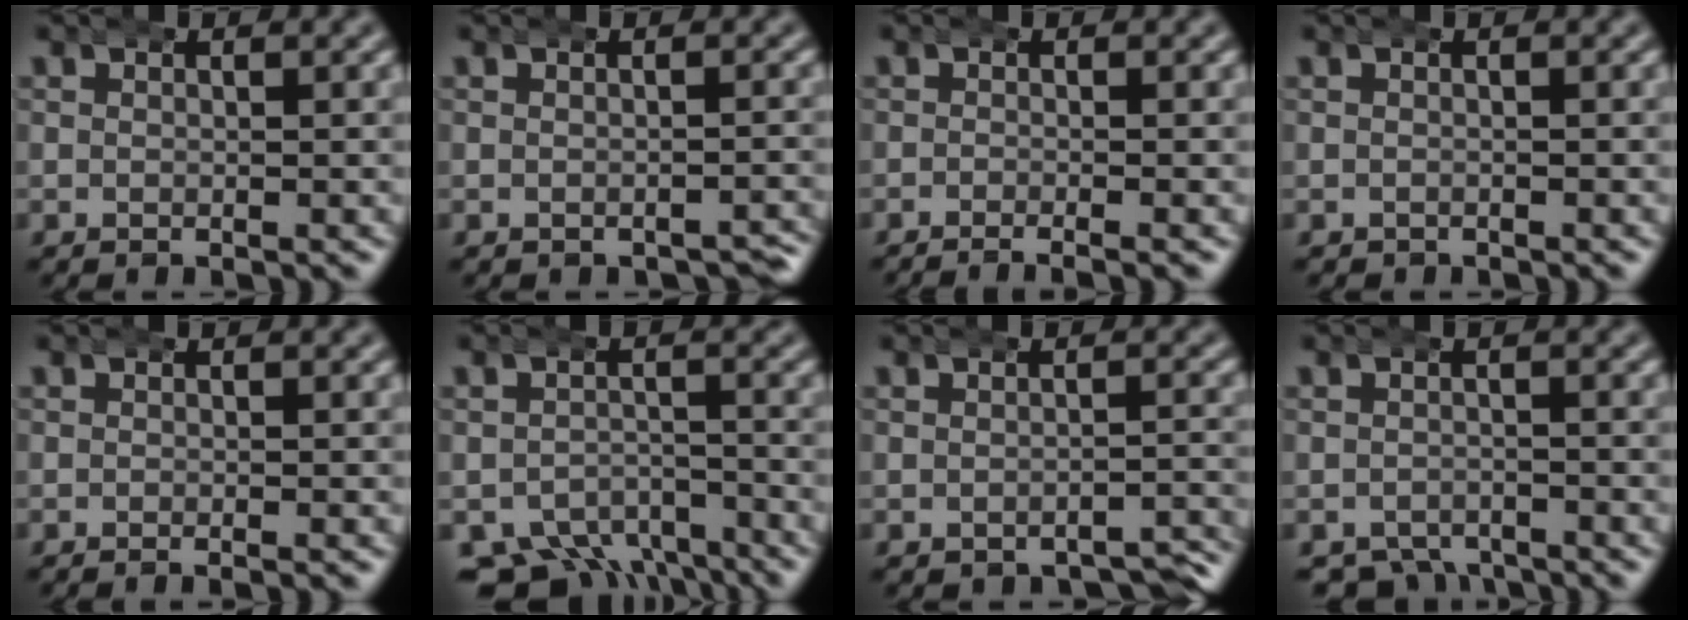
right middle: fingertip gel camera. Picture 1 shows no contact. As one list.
[{"total": 1.5, "force": [-1.3, 0.5, 0.3], "torque": [-0.001, 0.000, -0.020]}, {"total": 2.4, "force": [-2.3, 0.1, 0.8], "torque": [-0.005, -0.002, -0.040]}, {"total": 0.5, "force": [-0.4, 0.2, -0.2], "torque": [0.000, -0.007, 0.000]}, {"total": 0.8, "force": [-0.7, -0.1, 0.3], "torque": [-0.003, 0.000, -0.012]}, {"total": 7.7, "force": [-5.4, 4.7, 2.8], "torque": [-0.050, -0.040, -0.081]}, {"total": 2.8, "force": [-2.6, 0.8, 0.4], "torque": [-0.005, -0.004, -0.041]}, {"total": 4.8, "force": [-4.2, 2.1, 1.0], "torque": [-0.010, -0.023, -0.060]}]